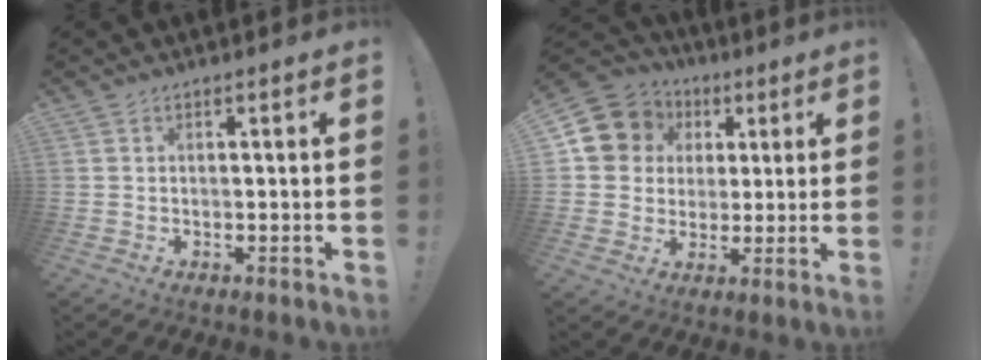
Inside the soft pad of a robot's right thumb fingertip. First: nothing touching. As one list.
[{"total": 12.2, "force": [3.8, 10.9, 4.0], "torque": [-0.064, -0.011, 0.088]}]